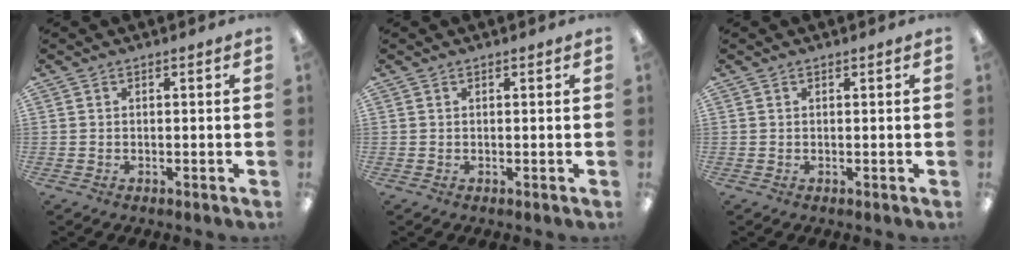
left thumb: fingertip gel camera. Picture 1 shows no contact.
{"total": 0.0}
{"total": 0.0}